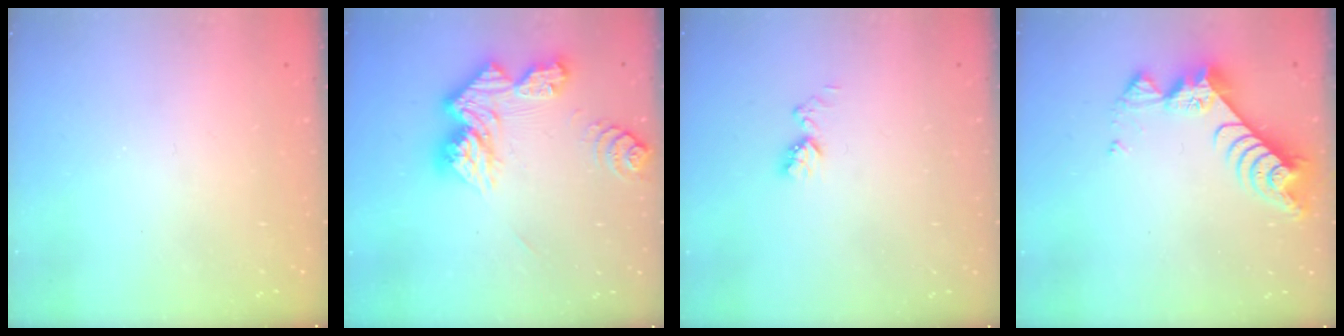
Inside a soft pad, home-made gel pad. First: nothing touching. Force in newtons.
{"total": 15.8, "press": 15.7, "slide": 1.3}
{"total": 5.7, "press": 5.6, "slide": 0.7}
{"total": 9.1, "press": 9.1, "slide": 0.7}